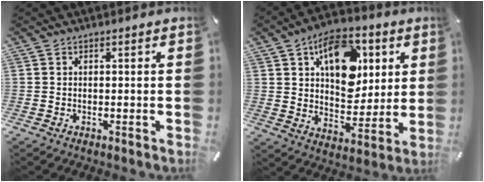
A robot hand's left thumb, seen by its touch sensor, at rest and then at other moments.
{"total": 16.5, "force": [6.6, 11.3, 9.9], "torque": [-0.132, -0.018, 0.118]}